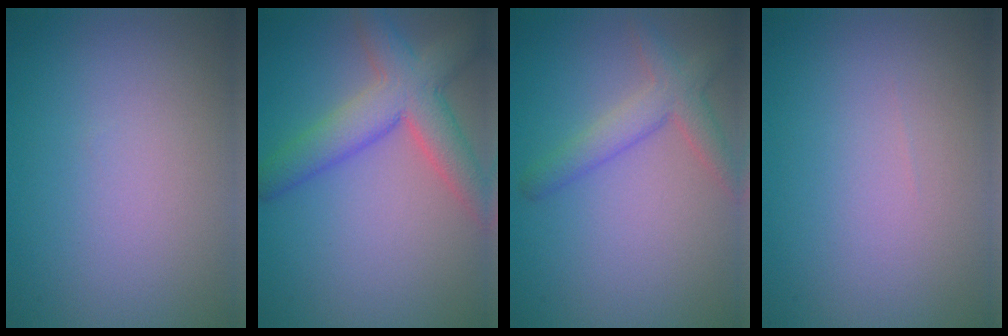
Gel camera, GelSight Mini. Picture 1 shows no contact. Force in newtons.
{"total": 6.2, "press": 6.2, "slide": 0.4}
{"total": 3.2, "press": 3.2, "slide": 0.2}
{"total": 0.0}